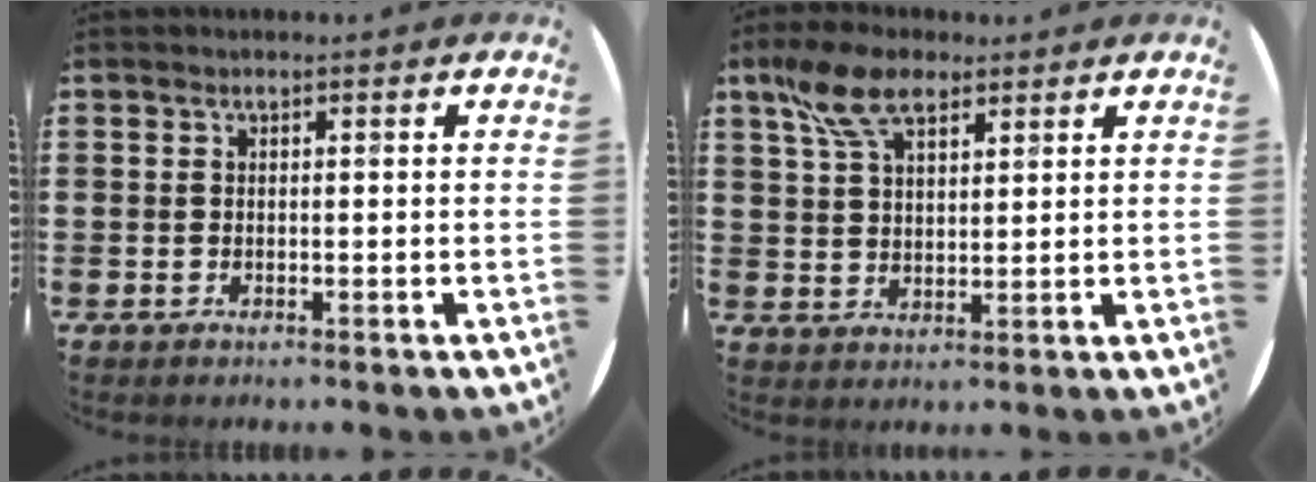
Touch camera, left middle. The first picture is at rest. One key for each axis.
{"total": 7.6, "fx": 4.9, "fy": 3.7, "fz": 4.5, "tx": -0.102, "ty": 0.005, "tz": 0.090}